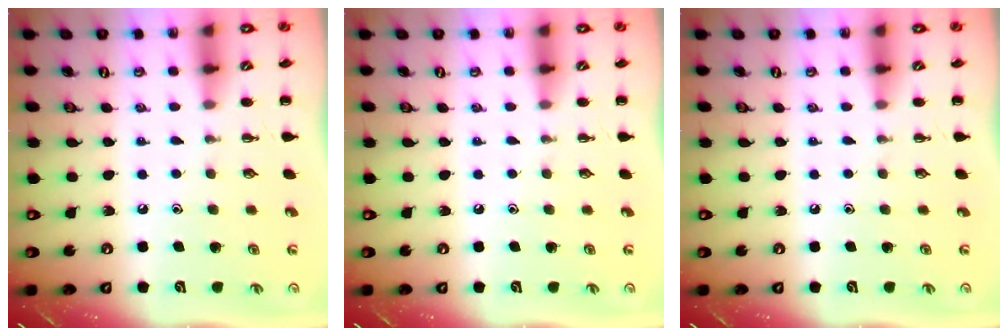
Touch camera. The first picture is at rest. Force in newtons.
{"total": 0.0}
{"total": 0.0}